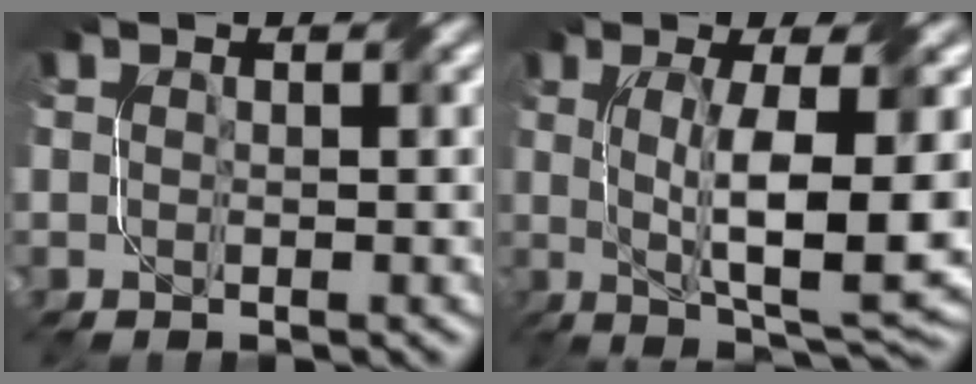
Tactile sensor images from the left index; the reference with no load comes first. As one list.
[{"total": 9.9, "force": [0.1, 2.1, 9.7], "torque": [-0.158, -0.006, 0.009]}]